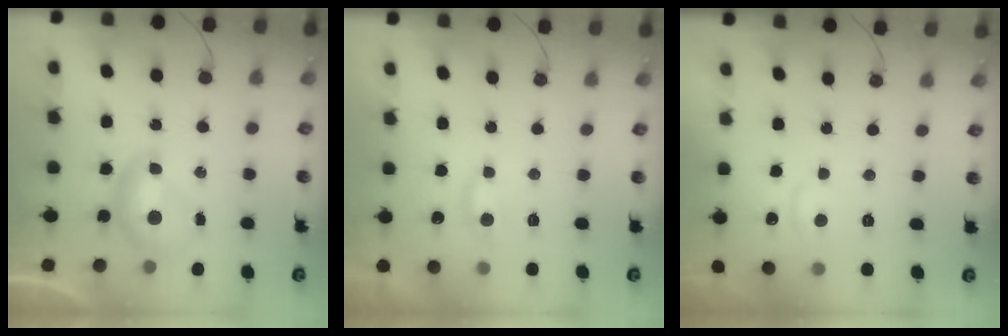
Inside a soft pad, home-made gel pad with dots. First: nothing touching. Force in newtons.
{"total": 2.3, "press": 2.2, "slide": 0.5}
{"total": 0.8, "press": 0.2, "slide": 0.8}